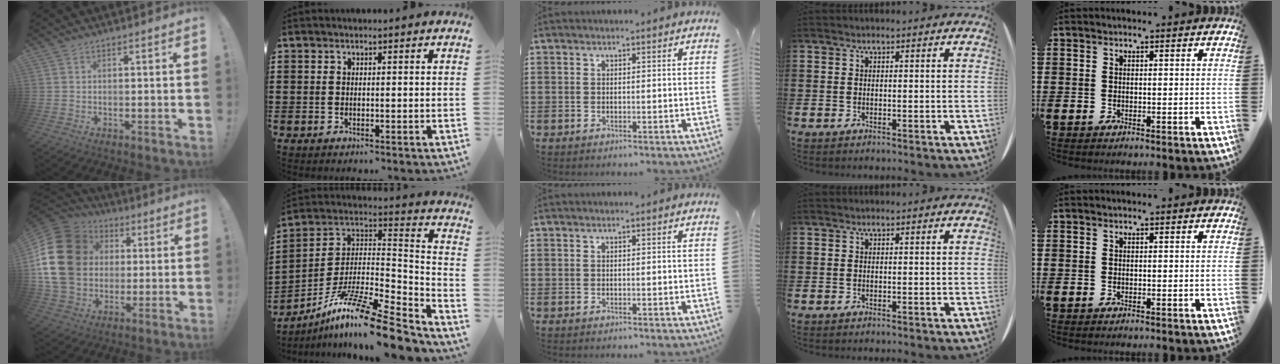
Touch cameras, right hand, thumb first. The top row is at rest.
{"thumb": {"total": 22.8, "force": [2.6, 18.2, 13.5], "torque": [-0.246, 0.002, 0.064]}, "index": {"total": 13.2, "force": [-10.1, 1.2, 8.5], "torque": [-0.144, 0.018, -0.189]}}